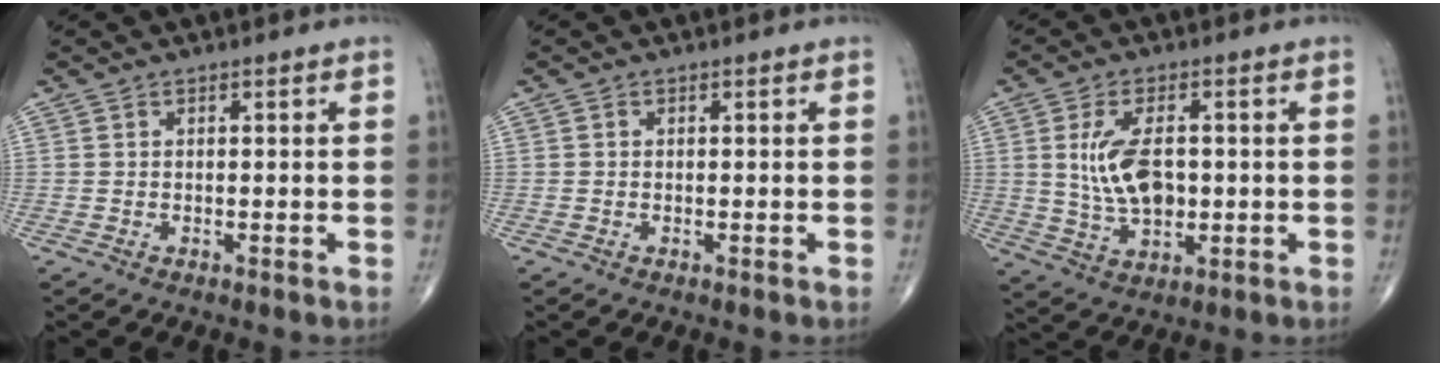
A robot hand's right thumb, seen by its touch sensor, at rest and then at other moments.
{"total": 0.0}
{"total": 9.6, "force": [0.8, 5.2, 8.0], "torque": [-0.146, -0.005, 0.023]}